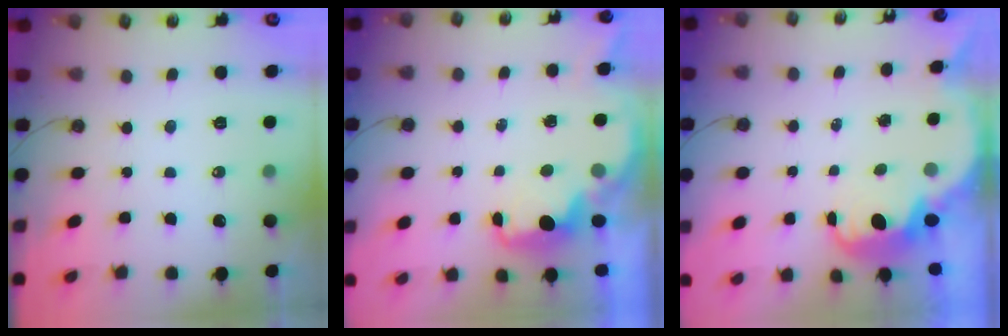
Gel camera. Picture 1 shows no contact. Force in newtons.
{"total": 2.4, "press": 2.2, "slide": 0.8}
{"total": 3.8, "press": 3.8, "slide": 0.4}